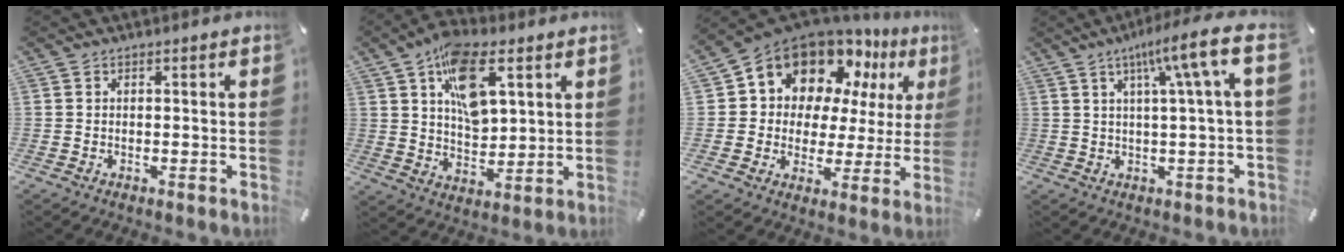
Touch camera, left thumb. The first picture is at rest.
{"total": 13.5, "force": [5.9, 7.6, 9.4], "torque": [-0.144, -0.012, 0.106]}
{"total": 14.1, "force": [10.3, 8.8, 3.9], "torque": [-0.089, -0.083, 0.191]}
{"total": 11.7, "force": [3.7, 0.8, 11.0], "torque": [-0.175, -0.019, 0.055]}